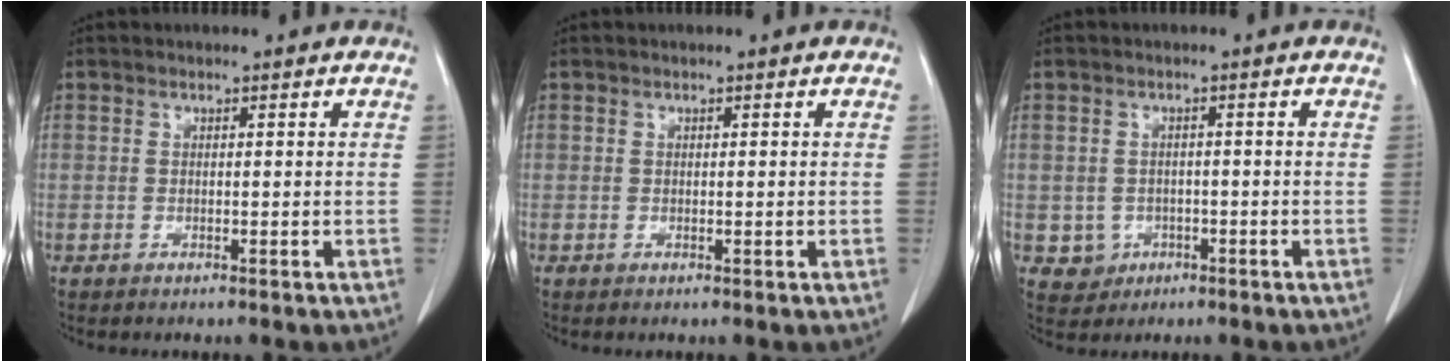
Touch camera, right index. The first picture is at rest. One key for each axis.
{"total": 0.0}
{"total": 3.4, "fx": -0.9, "fy": 3.2, "fz": 0.4, "tx": 0.002, "ty": 0.009, "tz": -0.005}